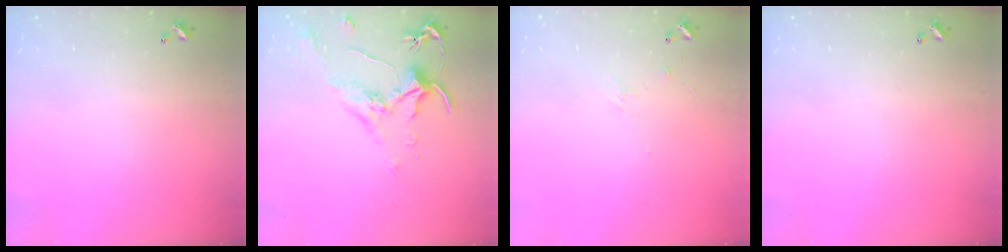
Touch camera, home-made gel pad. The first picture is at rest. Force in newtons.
{"total": 2.0, "press": 1.8, "slide": 0.8}
{"total": 1.2, "press": 1.1, "slide": 0.6}
{"total": 0.0}